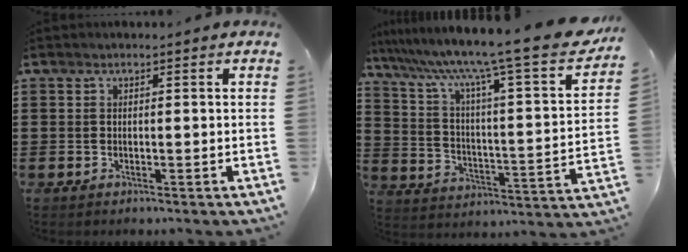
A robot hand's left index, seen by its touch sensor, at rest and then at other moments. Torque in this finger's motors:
{"motor_torque": [2.14, 0.00, 1.05, 0.21]}